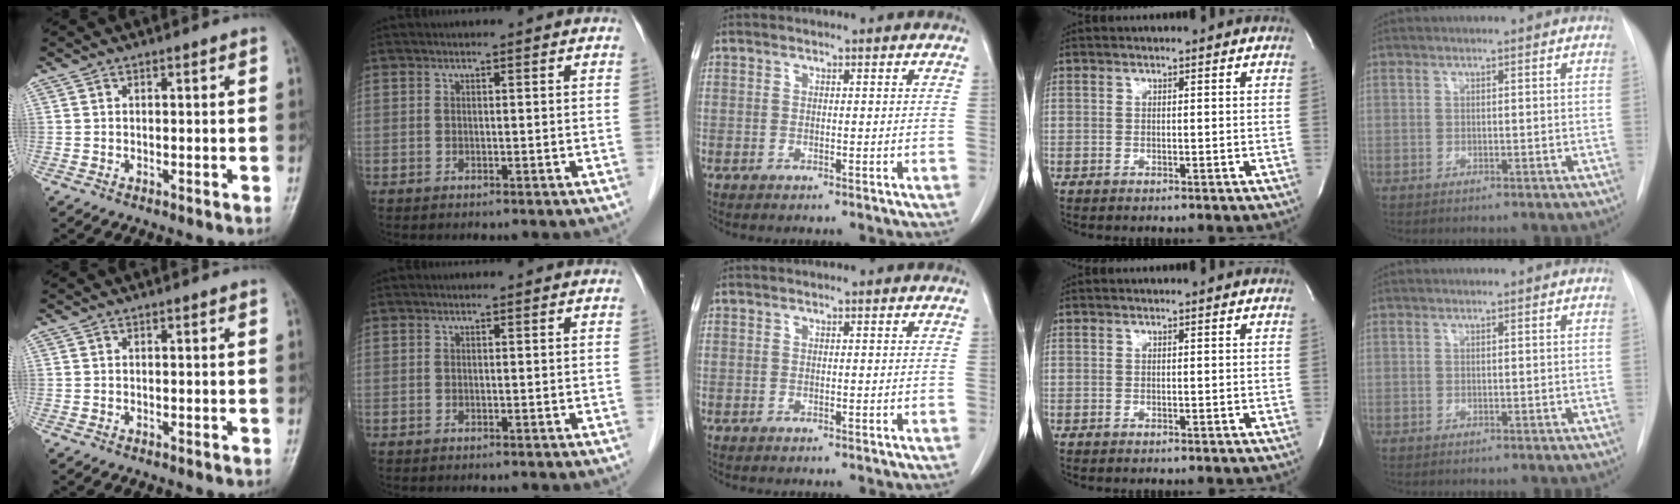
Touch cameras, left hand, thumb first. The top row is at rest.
{}